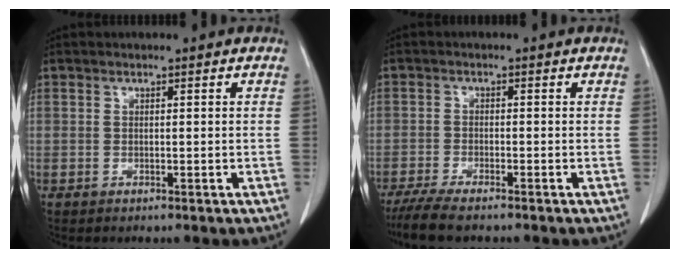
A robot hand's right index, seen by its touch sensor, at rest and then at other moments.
{"total": 5.9, "force": [-4.8, 0.8, 3.4], "torque": [-0.059, -0.015, -0.083]}